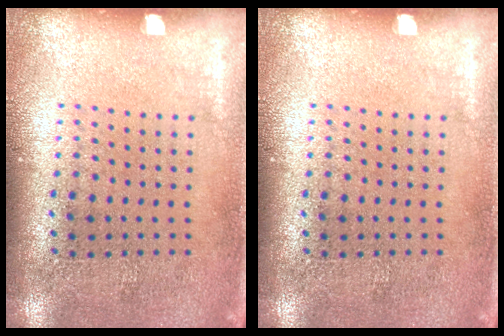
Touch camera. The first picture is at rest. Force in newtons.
{"total": 0.0}